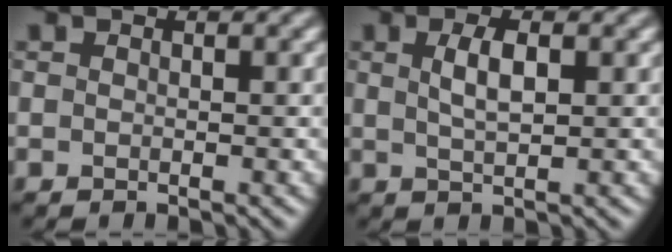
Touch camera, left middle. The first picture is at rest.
{"total": 2.6, "force": [0.8, 0.9, 2.3], "torque": [-0.045, 0.003, 0.015]}